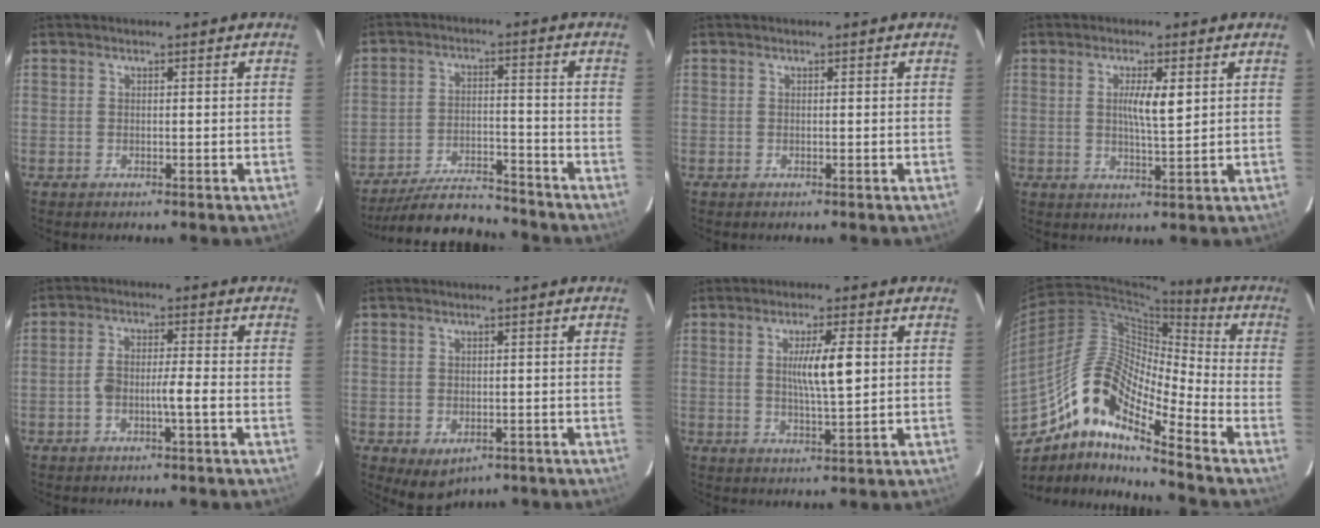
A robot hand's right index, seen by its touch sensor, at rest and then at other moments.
{"total": 10.6, "force": [-10.0, 2.0, 2.7], "torque": [-0.044, 0.003, -0.170]}
{"total": 0.0}
{"total": 4.7, "force": [1.3, 0.5, 4.5], "torque": [-0.080, -0.004, 0.021]}
{"total": 4.2, "force": [-1.4, 0.5, 3.9], "torque": [-0.080, 0.017, -0.021]}
{"total": 3.9, "force": [-1.9, 2.8, 2.0], "torque": [-0.032, -0.005, -0.012]}
{"total": 6.6, "force": [1.1, 0.5, 6.4], "torque": [-0.111, -0.001, 0.020]}
{"total": 15.6, "force": [-9.4, 3.8, 11.9], "torque": [-0.218, 0.026, -0.161]}